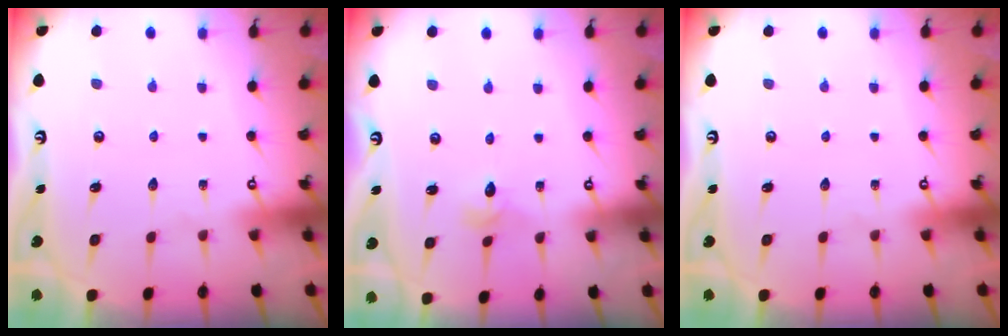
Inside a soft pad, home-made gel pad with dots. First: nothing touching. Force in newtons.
{"total": 2.2, "press": 2.2, "slide": 0.2}
{"total": 0.0}